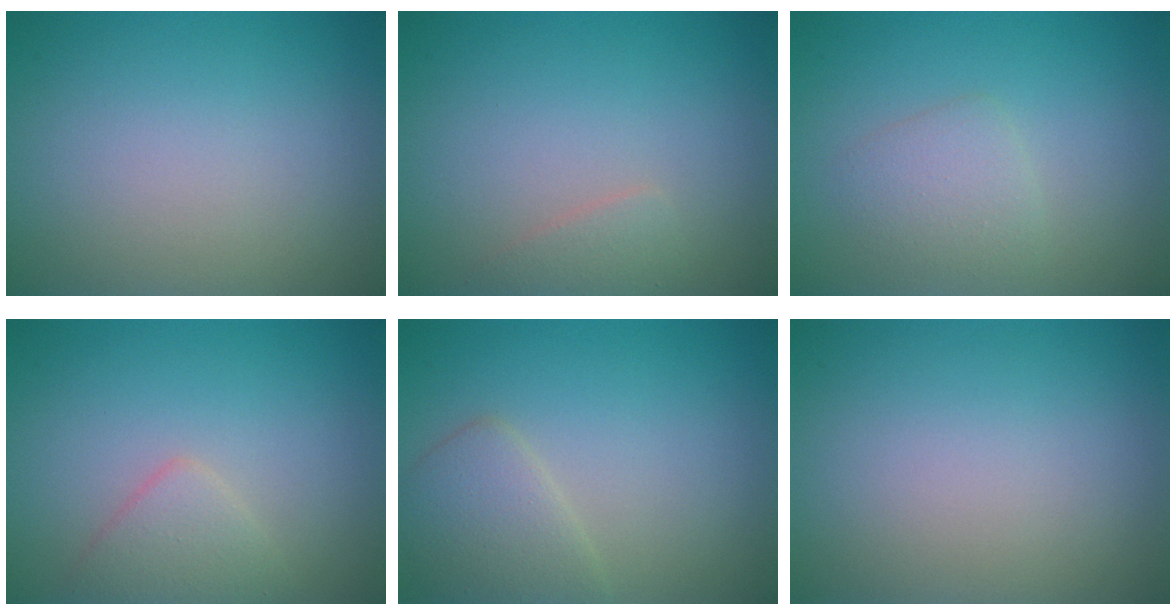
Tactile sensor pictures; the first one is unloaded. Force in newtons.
{"total": 1.3, "press": 1.3, "slide": 0.0}
{"total": 2.1, "press": 2.1, "slide": 0.1}
{"total": 2.1, "press": 2.1, "slide": 0.1}
{"total": 2.9, "press": 2.9, "slide": 0.1}
{"total": 0.0}